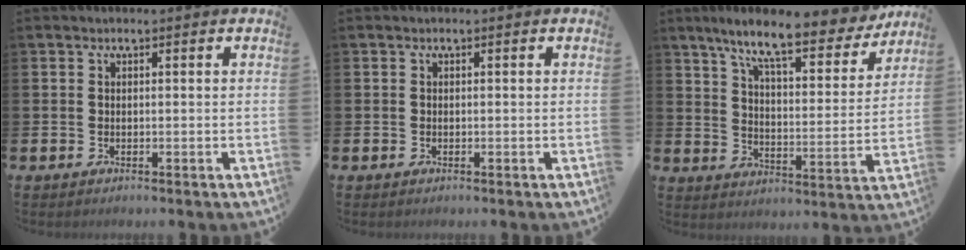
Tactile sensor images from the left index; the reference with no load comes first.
{"total": 0.0}
{"total": 10.6, "force": [9.0, 1.7, 5.4], "torque": [-0.114, -0.051, 0.149]}